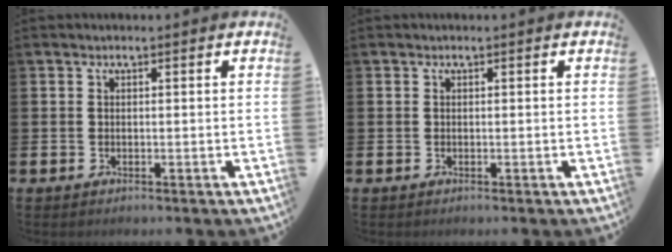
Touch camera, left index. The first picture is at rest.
{"total": 0.0}